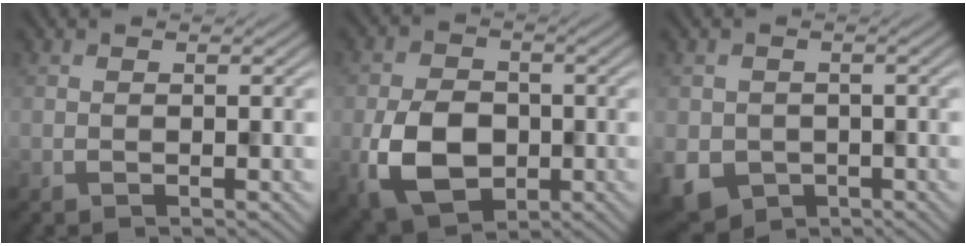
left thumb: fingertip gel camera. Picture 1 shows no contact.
{"total": 8.4, "force": [-2.4, 6.0, 5.3], "torque": [-0.114, -0.017, -0.047]}
{"total": 5.6, "force": [-2.0, 4.9, 2.0], "torque": [-0.052, -0.032, -0.024]}